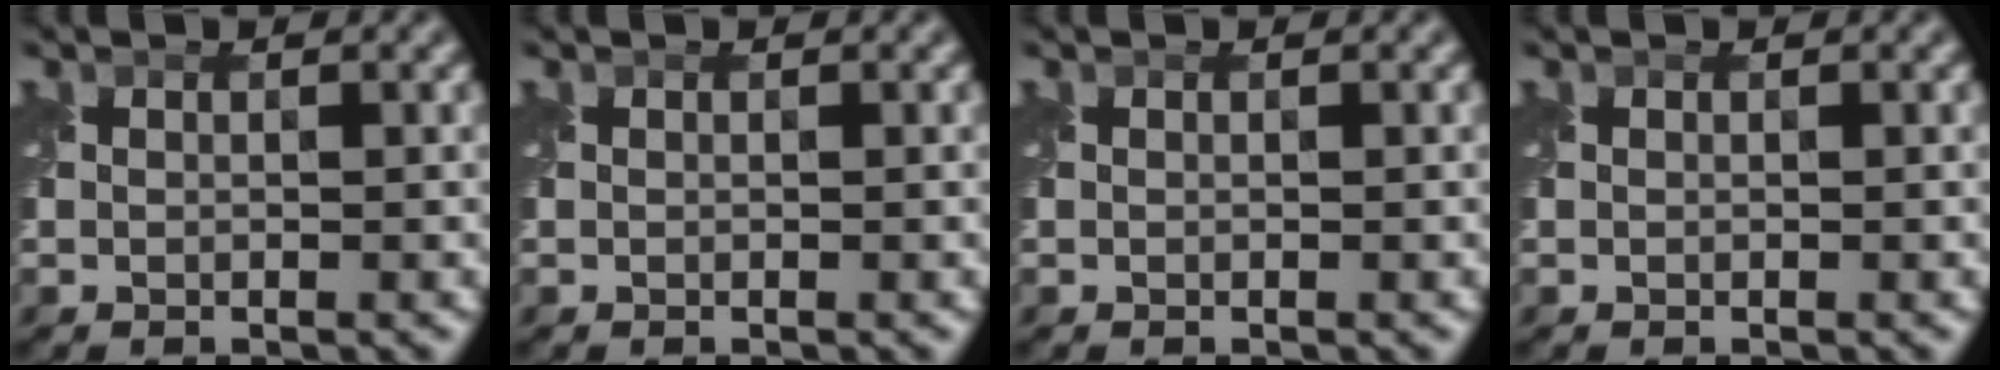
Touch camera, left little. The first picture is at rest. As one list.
[{"total": 0.0}, {"total": 0.0}, {"total": 0.0}]